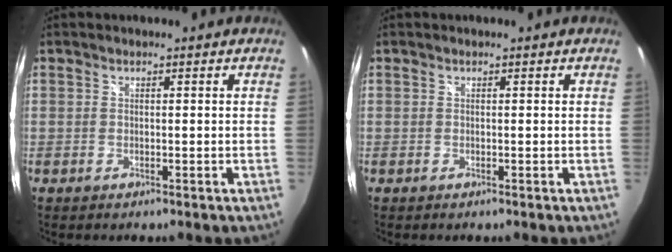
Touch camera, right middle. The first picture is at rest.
{"total": 0.0}